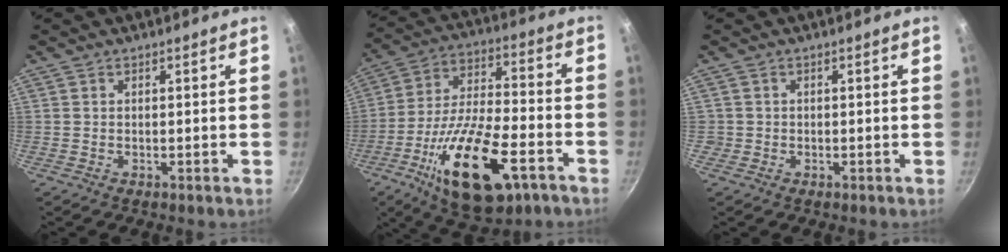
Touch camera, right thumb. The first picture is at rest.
{"total": 22.2, "force": [-10.0, 9.0, 17.7], "torque": [-0.304, 0.026, -0.168]}
{"total": 1.1, "force": [-0.2, 1.1, 0.0], "torque": [0.004, 0.006, -0.003]}